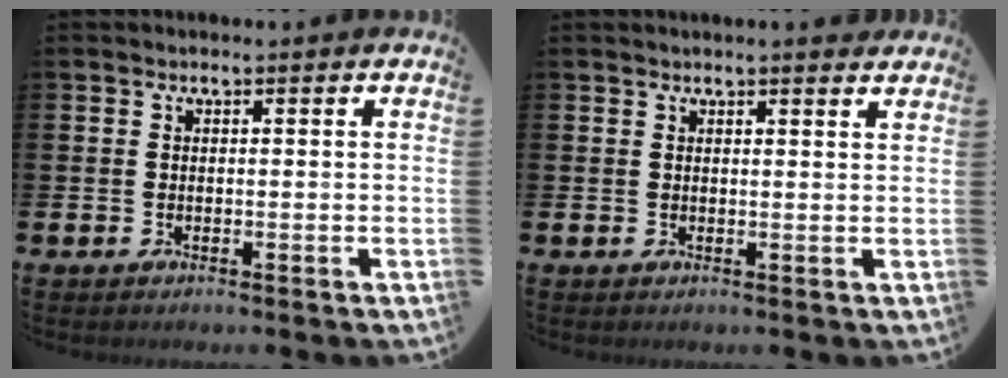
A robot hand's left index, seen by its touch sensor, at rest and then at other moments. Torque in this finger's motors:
{"motor_torque": [1.01, -1.12, 0.47, 0.11]}